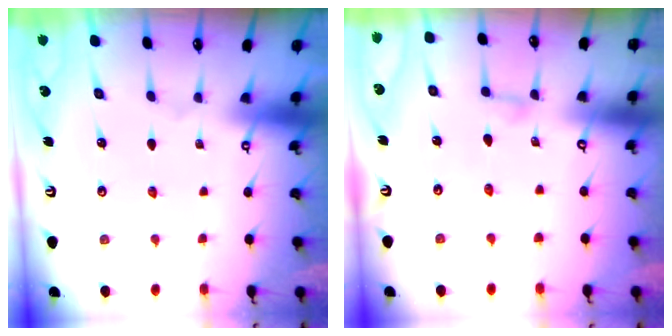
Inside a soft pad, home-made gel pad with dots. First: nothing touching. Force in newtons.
{"total": 3.2, "press": 3.2, "slide": 0.3}